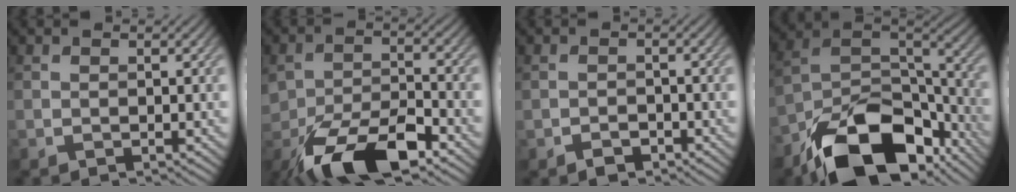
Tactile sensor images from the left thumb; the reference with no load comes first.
{"total": 11.4, "force": [-7.1, 4.7, 7.5], "torque": [-0.146, -0.015, -0.126]}
{"total": 1.8, "force": [-1.3, 0.9, 0.8], "torque": [-0.010, 0.000, -0.025]}
{"total": 17.8, "force": [-11.7, 8.8, 10.2], "torque": [-0.208, -0.036, -0.198]}